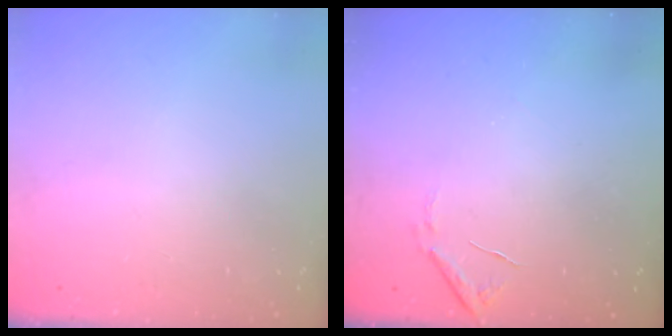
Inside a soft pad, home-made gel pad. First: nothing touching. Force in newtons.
{"total": 6.3, "press": 6.3, "slide": 0.3}